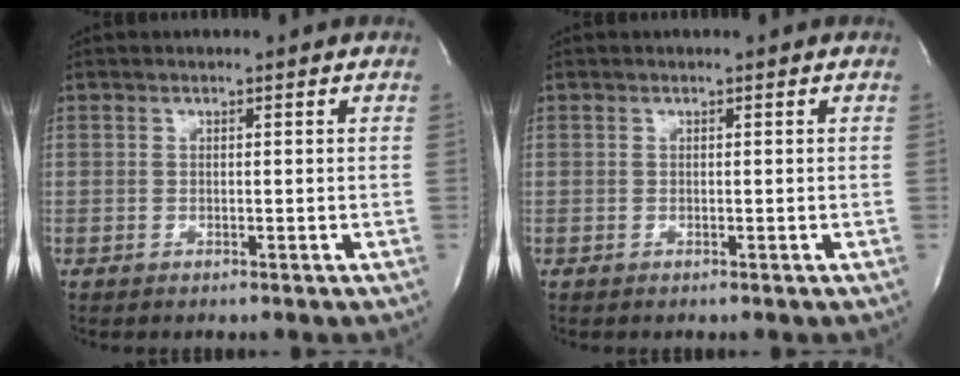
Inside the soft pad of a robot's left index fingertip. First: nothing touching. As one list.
[{"total": 0.0}]